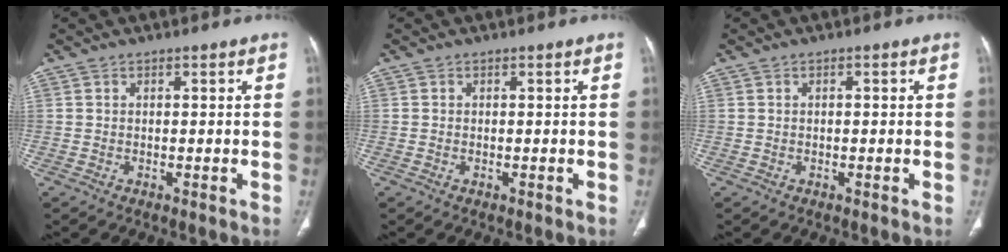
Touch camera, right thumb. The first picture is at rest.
{"total": 0.0}
{"total": 0.7, "force": [0.0, 0.2, 0.6], "torque": [-0.014, 0.003, 0.002]}